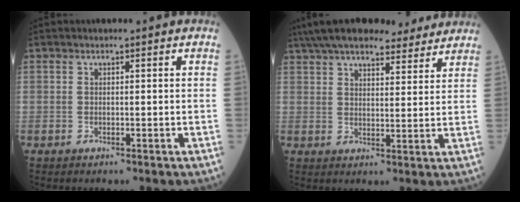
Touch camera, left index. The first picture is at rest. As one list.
[{"total": 19.9, "force": [17.1, 5.0, 8.9], "torque": [-0.154, 0.048, 0.242]}]